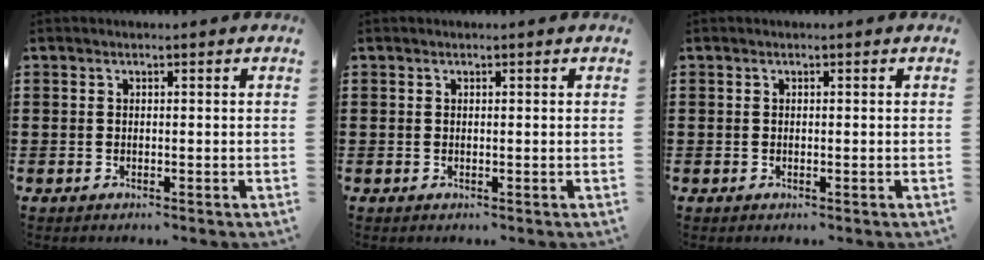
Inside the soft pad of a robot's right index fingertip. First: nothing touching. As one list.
[{"total": 0.0}, {"total": 0.0}]